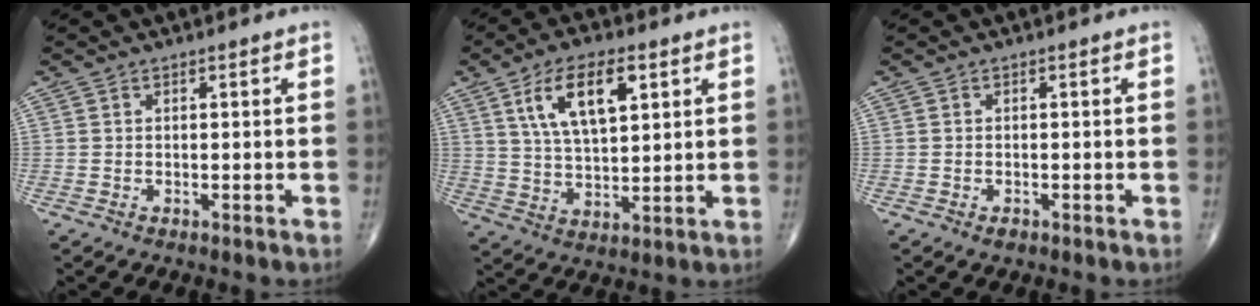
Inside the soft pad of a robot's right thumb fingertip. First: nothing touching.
{"total": 12.1, "force": [5.1, 5.3, 9.6], "torque": [-0.161, -0.014, 0.097]}
{"total": 1.0, "force": [-0.6, 0.6, 0.6], "torque": [-0.008, 0.002, -0.009]}